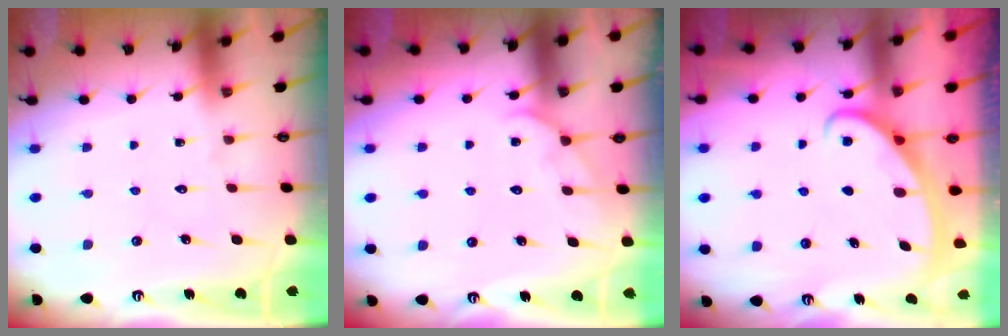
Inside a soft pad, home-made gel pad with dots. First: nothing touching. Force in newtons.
{"total": 4.4, "press": 4.4, "slide": 0.3}
{"total": 2.8, "press": 2.8, "slide": 0.4}